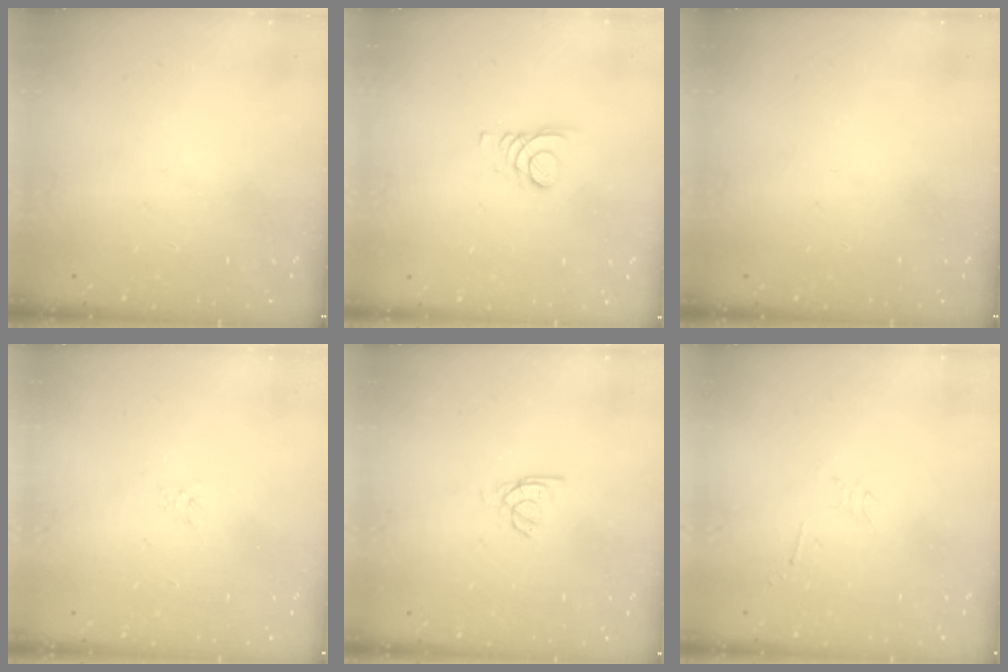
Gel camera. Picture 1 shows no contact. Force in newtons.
{"total": 2.1, "press": 2.1, "slide": 0.1}
{"total": 0.0}
{"total": 1.7, "press": 1.6, "slide": 0.4}
{"total": 2.5, "press": 2.4, "slide": 0.3}
{"total": 2.3, "press": 2.3, "slide": 0.4}